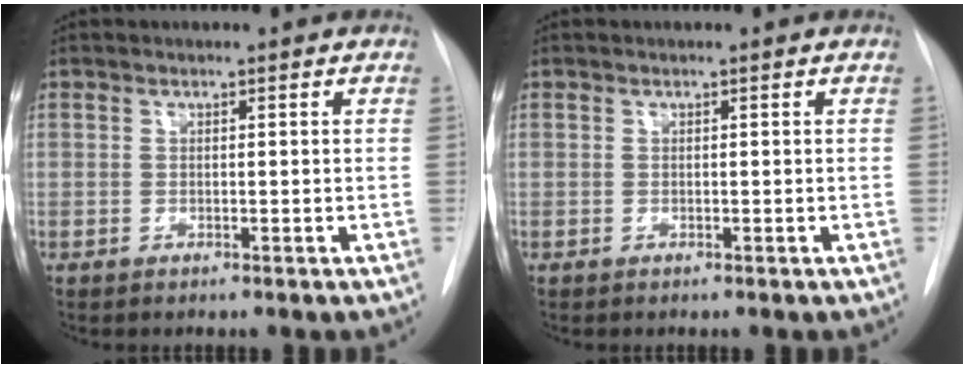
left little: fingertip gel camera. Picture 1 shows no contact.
{"total": 0.0}